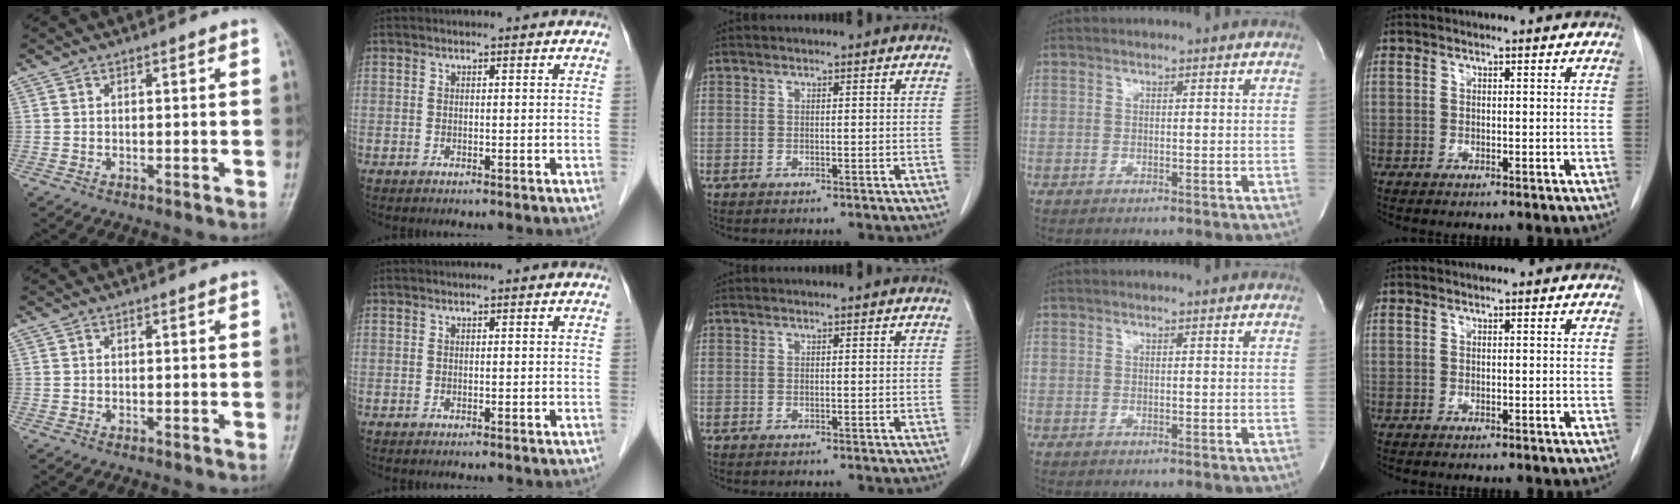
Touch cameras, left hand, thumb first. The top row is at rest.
{}